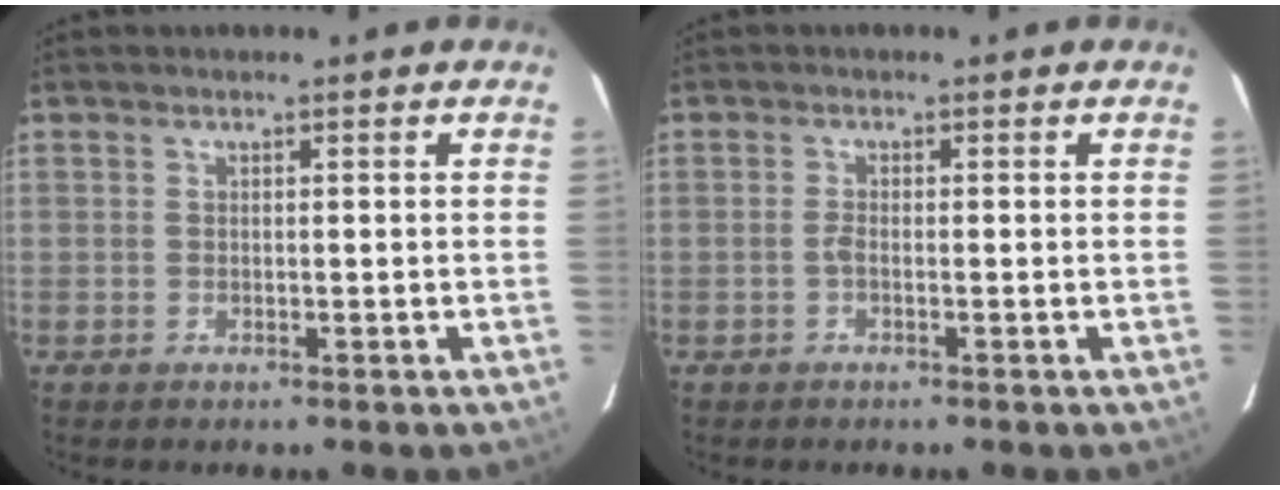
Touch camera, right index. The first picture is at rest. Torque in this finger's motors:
{"motor_torque": [0.10, -0.14, 0.09, 0.02]}